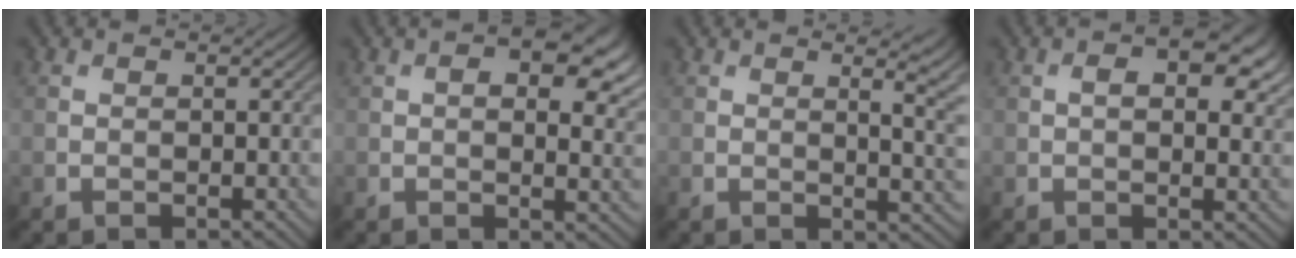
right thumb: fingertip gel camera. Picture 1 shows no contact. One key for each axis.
{"total": 9.5, "fx": 3.4, "fy": 4.9, "fz": 7.4, "tx": -0.102, "ty": -0.001, "tz": 0.046}
{"total": 6.4, "fx": 2.2, "fy": 2.6, "fz": 5.4, "tx": -0.047, "ty": 0.006, "tz": 0.024}
{"total": 7.3, "fx": 2.5, "fy": 3.9, "fz": 5.7, "tx": -0.083, "ty": 0.002, "tz": 0.033}